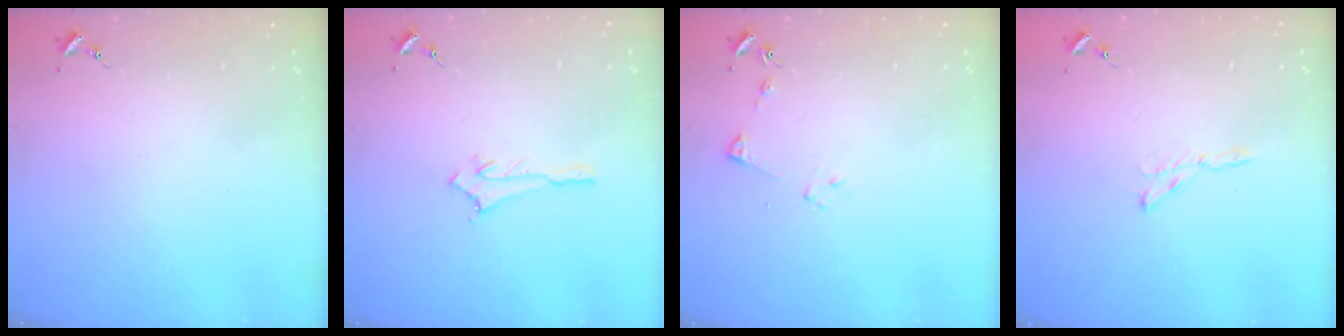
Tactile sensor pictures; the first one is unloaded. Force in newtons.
{"total": 2.9, "press": 2.9, "slide": 0.3}
{"total": 4.5, "press": 4.5, "slide": 0.6}
{"total": 2.9, "press": 2.9, "slide": 0.3}